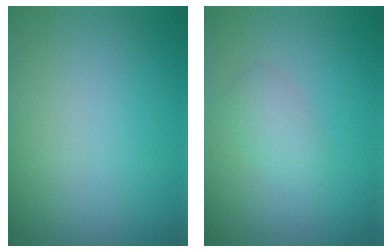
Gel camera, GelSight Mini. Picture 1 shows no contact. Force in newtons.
{"total": 1.7, "press": 1.7, "slide": 0.1}